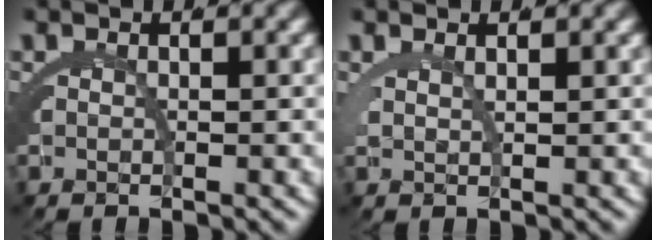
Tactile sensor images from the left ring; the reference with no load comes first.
{"total": 1.4, "force": [1.1, -0.4, 0.6], "torque": [-0.018, -0.010, 0.029]}